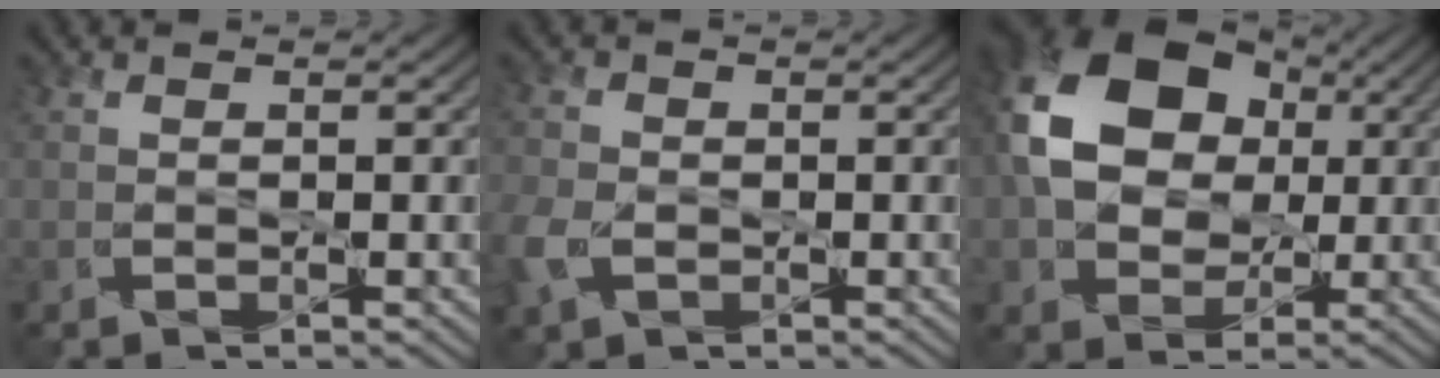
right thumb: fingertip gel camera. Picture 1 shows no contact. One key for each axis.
{"total": 4.2, "fx": -1.5, "fy": 3.2, "fz": 2.3, "tx": -0.069, "ty": -0.004, "tz": -0.037}
{"total": 14.4, "fx": 2.9, "fy": 10.7, "fz": 9.2, "tx": -0.180, "ty": 0.008, "tz": 0.054}